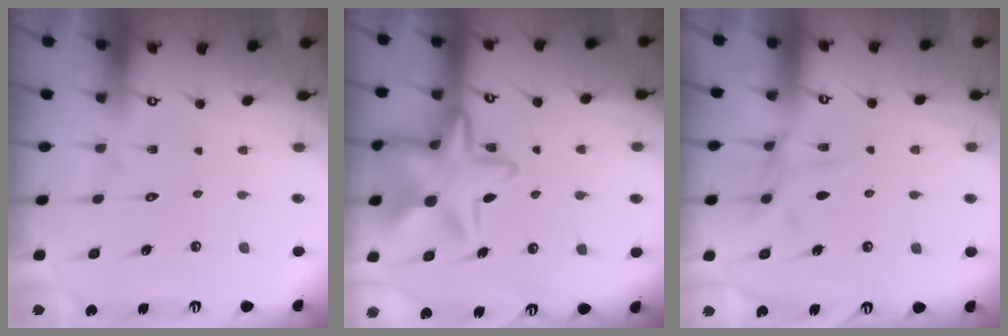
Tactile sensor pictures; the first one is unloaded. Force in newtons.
{"total": 20.0, "press": 20.0, "slide": 1.4}
{"total": 7.6, "press": 7.5, "slide": 0.6}